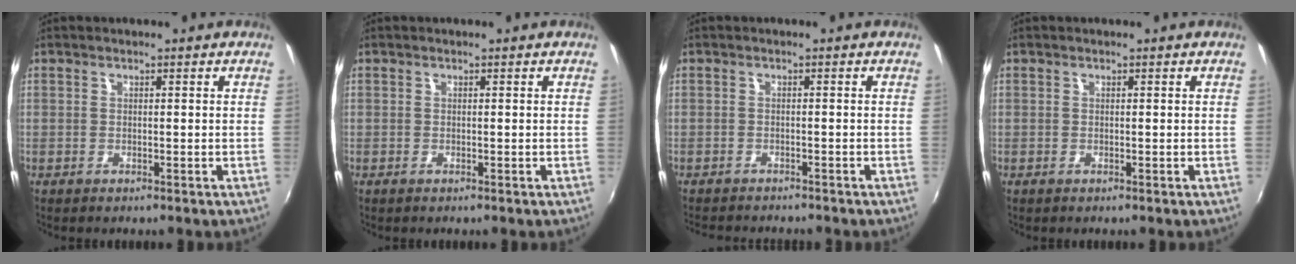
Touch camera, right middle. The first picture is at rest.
{"total": 0.0}
{"total": 5.3, "force": [-5.0, 1.0, 1.6], "torque": [-0.044, -0.018, -0.076]}
{"total": 0.0}